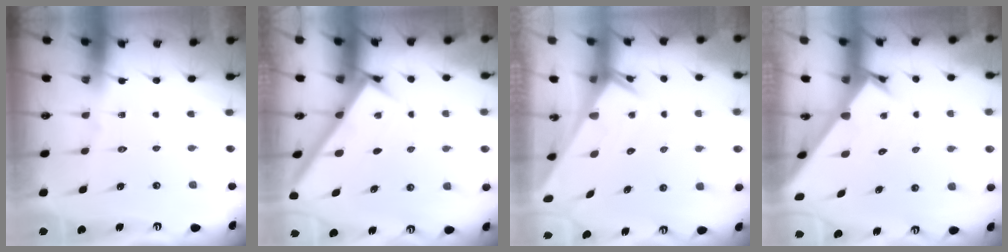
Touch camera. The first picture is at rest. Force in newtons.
{"total": 3.0, "press": 3.0, "slide": 0.2}
{"total": 2.5, "press": 2.5, "slide": 0.1}
{"total": 2.3, "press": 2.3, "slide": 0.2}